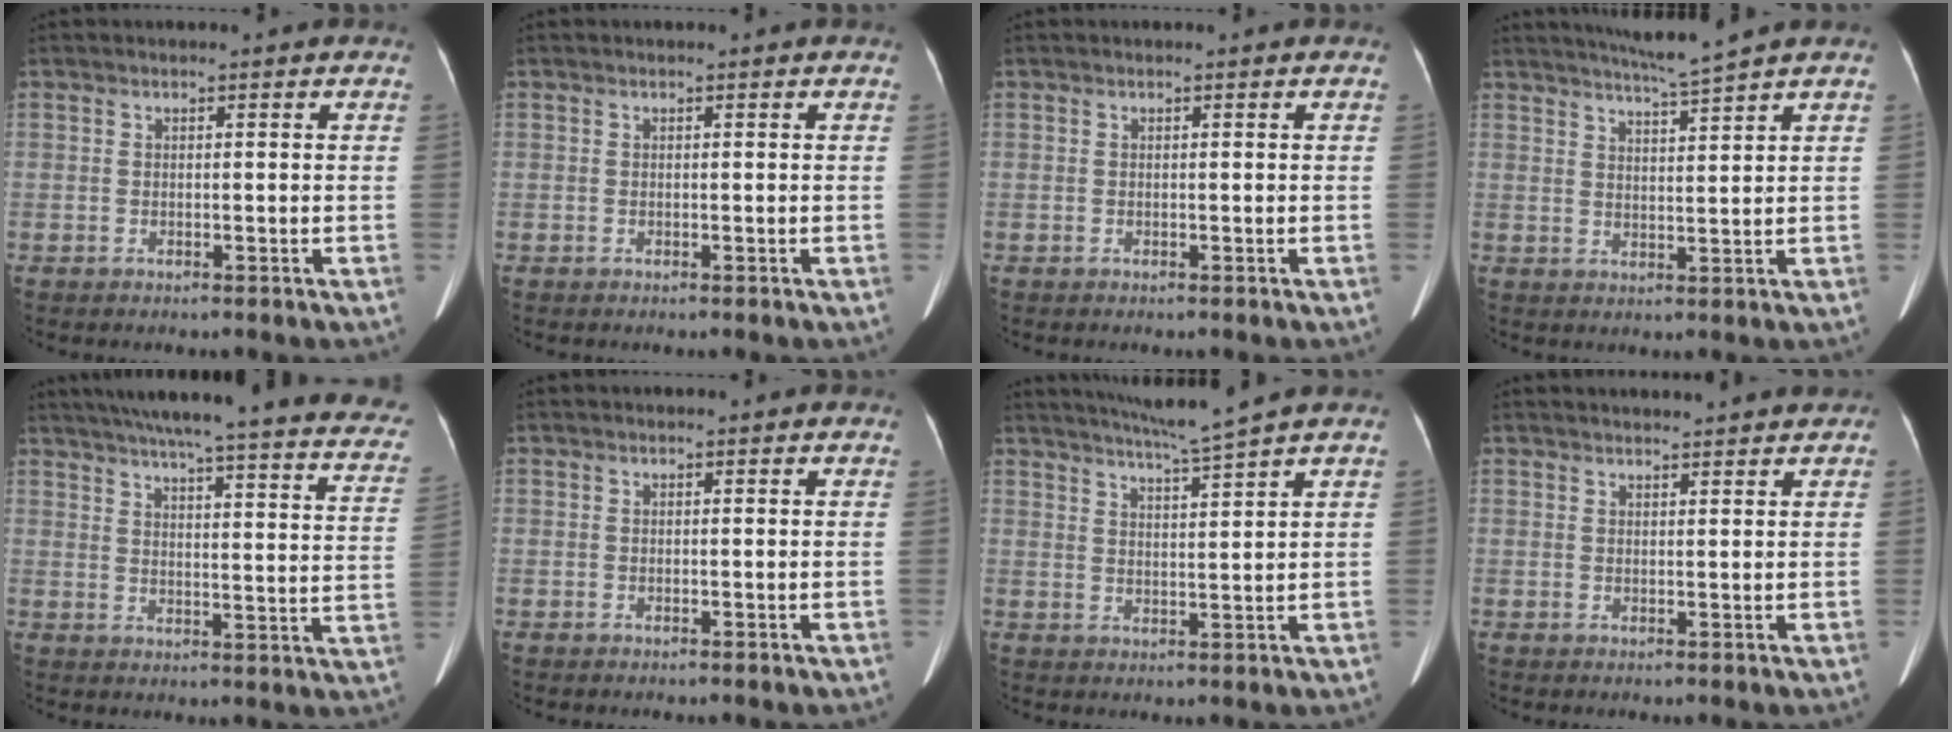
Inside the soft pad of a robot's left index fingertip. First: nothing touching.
{"total": 0.0}
{"total": 0.0}
{"total": 5.3, "force": [4.6, -1.7, 1.9], "torque": [-0.035, -0.009, 0.082]}
{"total": 32.0, "force": [27.4, 3.2, 16.2], "torque": [-0.192, -0.045, 0.321]}
{"total": 0.0}
{"total": 6.4, "force": [5.5, -2.0, 2.5], "torque": [-0.045, -0.009, 0.096]}
{"total": 4.8, "force": [4.6, 0.7, 1.3], "torque": [-0.017, 0.021, 0.050]}